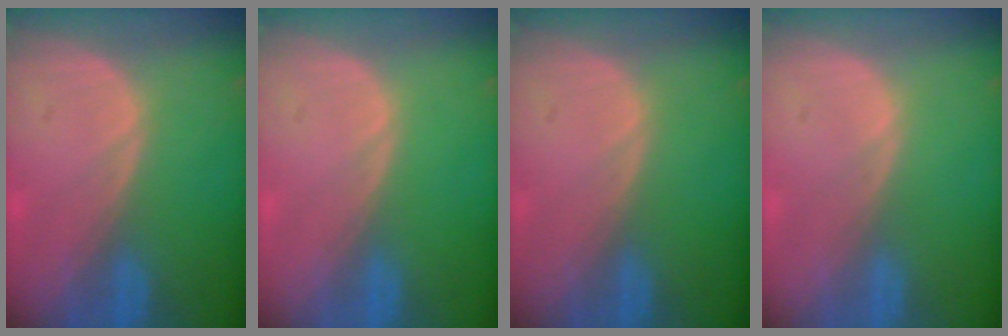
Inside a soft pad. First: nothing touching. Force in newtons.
{"total": 0.0}
{"total": 0.0}
{"total": 0.0}